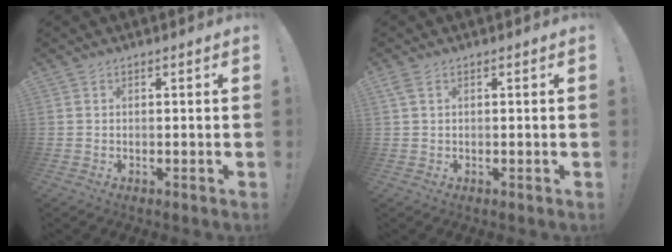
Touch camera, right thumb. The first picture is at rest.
{"total": 1.7, "force": [0.8, 0.6, 1.4], "torque": [-0.029, 0.001, 0.015]}